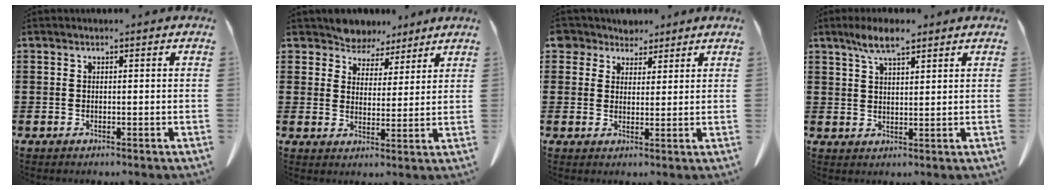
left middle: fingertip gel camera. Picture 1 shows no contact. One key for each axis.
{"total": 5.1, "fx": 4.7, "fy": 2.0, "fz": -0.3, "tx": -0.023, "ty": -0.023, "tz": 0.086}
{"total": 4.4, "fx": 3.6, "fy": 2.4, "fz": 0.7, "tx": -0.023, "ty": 0.003, "tz": 0.068}
{"total": 5.3, "fx": 3.6, "fy": 1.2, "fz": 3.7, "tx": -0.079, "ty": 0.002, "tz": 0.063}